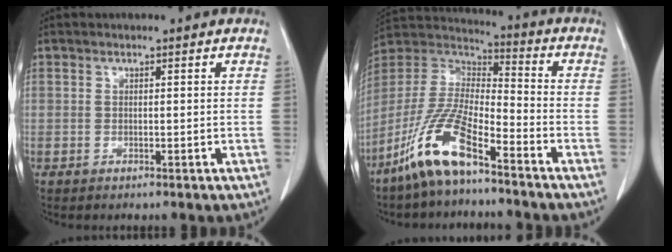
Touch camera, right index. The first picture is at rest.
{"total": 13.1, "force": [-8.6, 2.6, 9.6], "torque": [-0.212, -0.004, -0.168]}